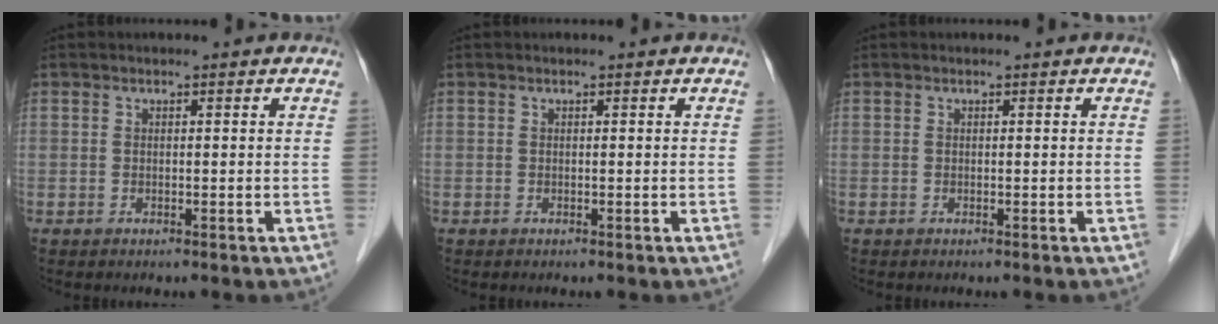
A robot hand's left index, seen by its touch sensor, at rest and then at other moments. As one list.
[{"total": 0.0}, {"total": 0.0}]